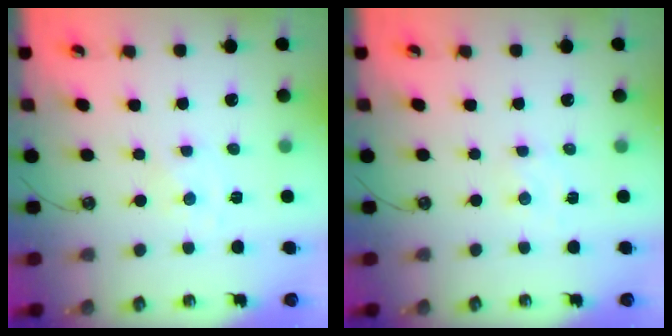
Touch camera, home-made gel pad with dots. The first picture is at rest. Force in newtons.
{"total": 1.7, "press": 1.6, "slide": 0.3}